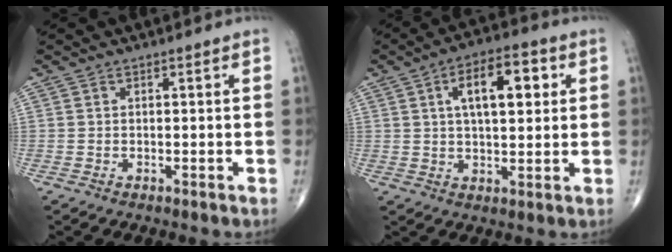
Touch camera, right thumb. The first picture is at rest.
{"total": 11.5, "force": [3.3, 5.2, 9.7], "torque": [-0.133, 0.007, 0.048]}